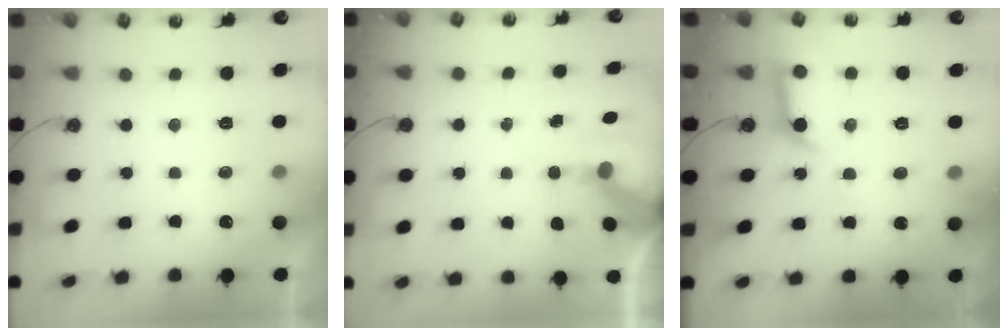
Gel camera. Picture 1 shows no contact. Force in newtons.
{"total": 6.1, "press": 6.0, "slide": 0.9}
{"total": 11.6, "press": 11.5, "slide": 1.4}